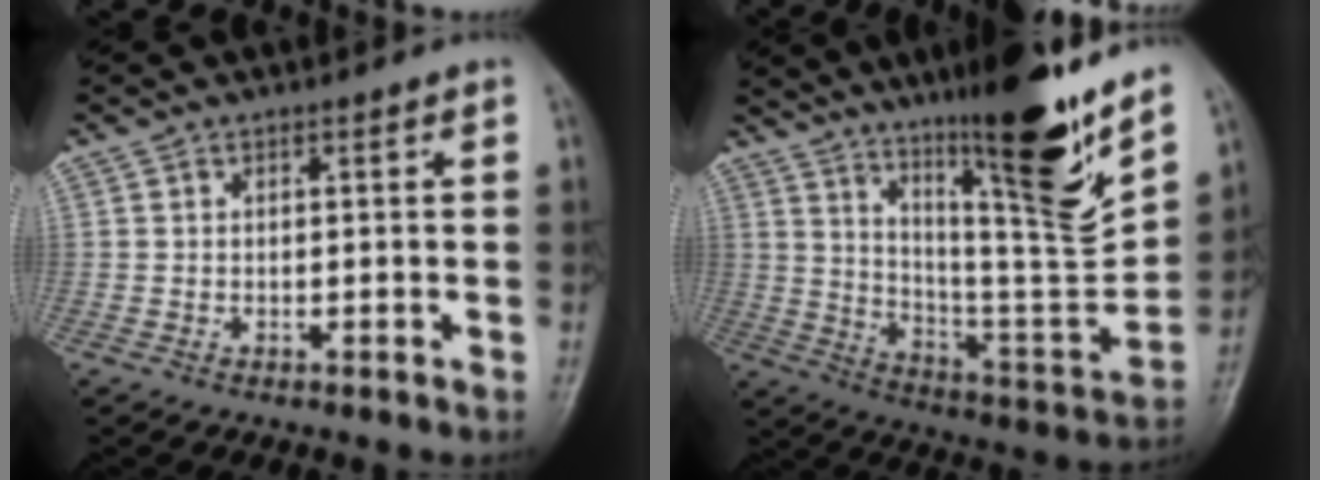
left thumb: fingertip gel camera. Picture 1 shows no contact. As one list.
[{"total": 23.2, "force": [15.0, 2.7, 17.5], "torque": [-0.241, -0.086, 0.256]}]